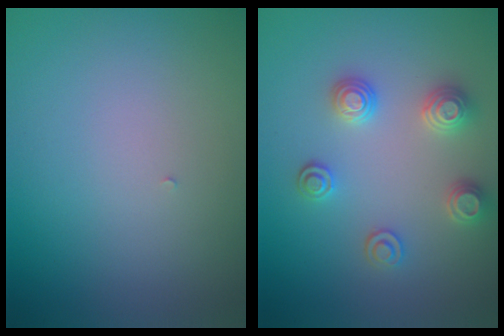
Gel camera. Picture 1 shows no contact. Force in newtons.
{"total": 3.2, "press": 3.1, "slide": 0.9}